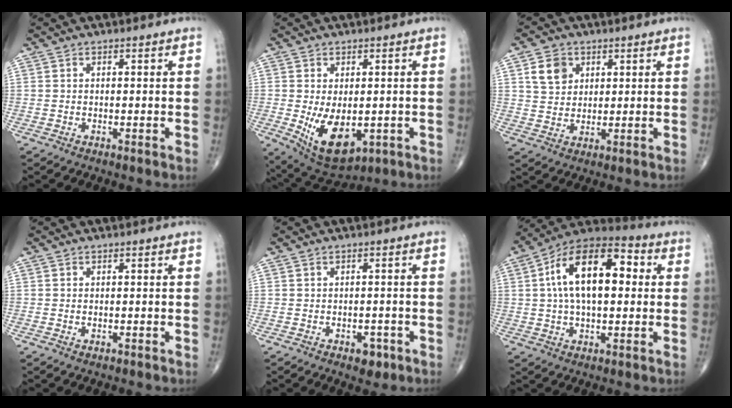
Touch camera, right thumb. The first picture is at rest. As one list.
[{"total": 11.3, "force": [-2.1, 6.3, 9.1], "torque": [-0.141, -0.015, -0.013]}, {"total": 6.3, "force": [2.5, 4.9, 2.9], "torque": [-0.031, -0.008, 0.048]}, {"total": 0.7, "force": [-0.2, 0.4, 0.6], "torque": [-0.011, -0.001, -0.001]}, {"total": 2.9, "force": [-1.4, 1.9, 1.8], "torque": [-0.005, 0.003, -0.014]}, {"total": 18.0, "force": [2.9, 9.3, 15.1], "torque": [-0.244, 0.031, 0.039]}]